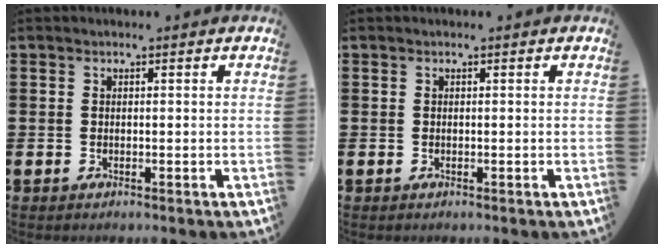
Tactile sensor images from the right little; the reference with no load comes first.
{"total": 0.0}